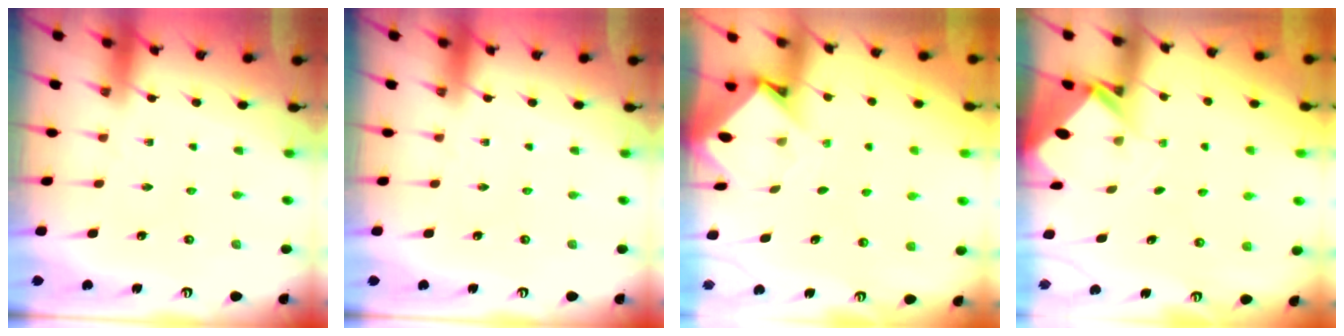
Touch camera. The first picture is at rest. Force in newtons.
{"total": 0.0}
{"total": 4.0, "press": 3.9, "slide": 0.3}
{"total": 2.8, "press": 2.8, "slide": 0.1}